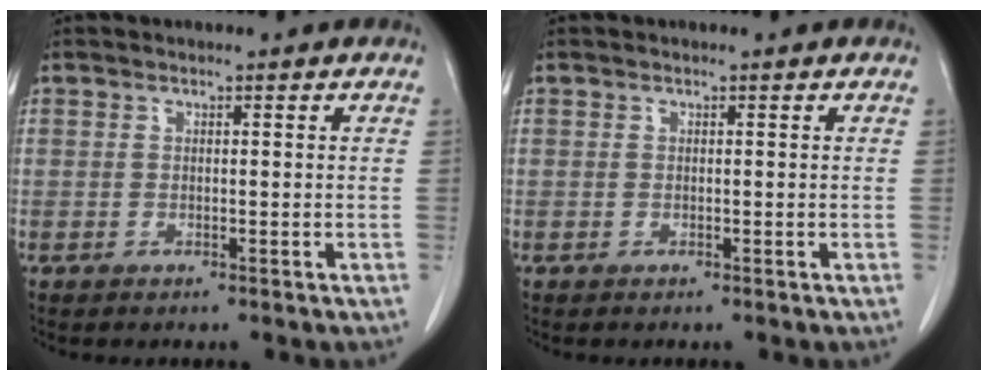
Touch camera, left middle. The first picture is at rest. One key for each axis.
{"total": 0.0}